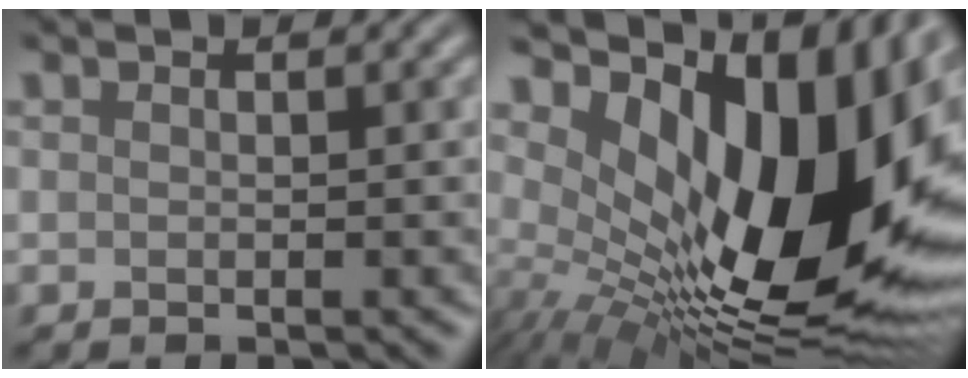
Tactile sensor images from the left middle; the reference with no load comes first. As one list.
[{"total": 17.0, "force": [3.2, 8.3, 14.5], "torque": [-0.221, -0.001, 0.049]}]